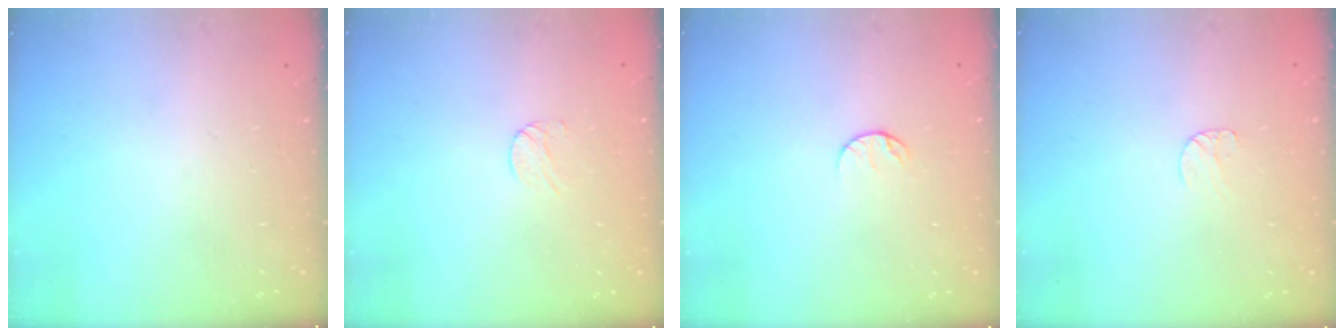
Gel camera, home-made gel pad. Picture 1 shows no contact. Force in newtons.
{"total": 4.2, "press": 4.2, "slide": 0.3}
{"total": 5.6, "press": 5.5, "slide": 0.6}
{"total": 4.4, "press": 4.4, "slide": 0.4}